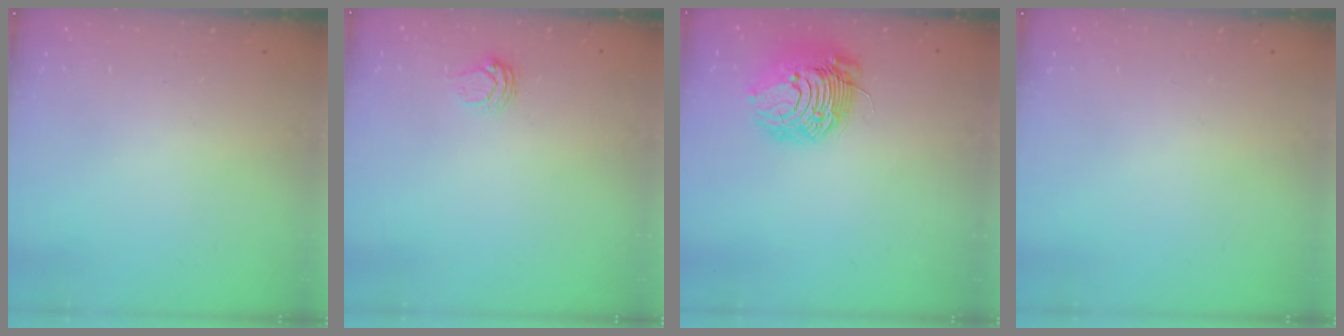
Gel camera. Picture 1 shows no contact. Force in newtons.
{"total": 4.7, "press": 4.7, "slide": 0.4}
{"total": 15.9, "press": 15.9, "slide": 0.5}
{"total": 0.0}